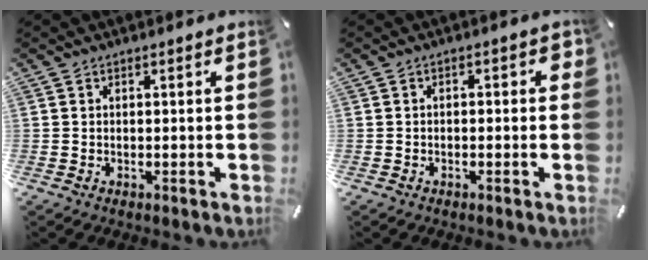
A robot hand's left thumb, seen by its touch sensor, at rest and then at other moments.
{"total": 2.0, "force": [-1.1, 0.9, 1.3], "torque": [-0.022, 0.009, -0.022]}